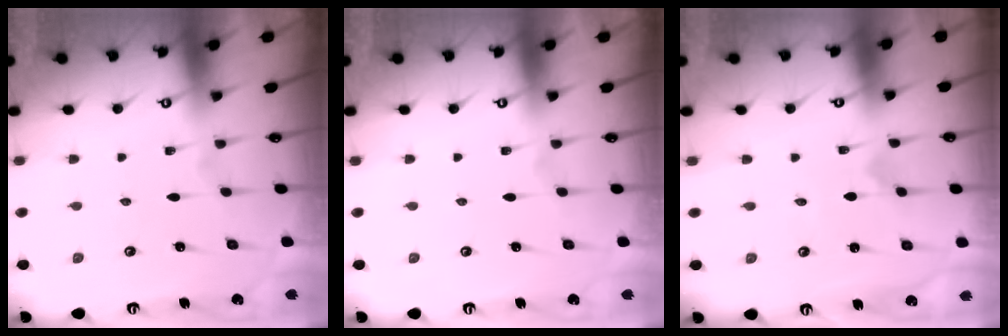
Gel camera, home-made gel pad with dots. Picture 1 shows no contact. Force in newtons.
{"total": 0.0}
{"total": 0.0}